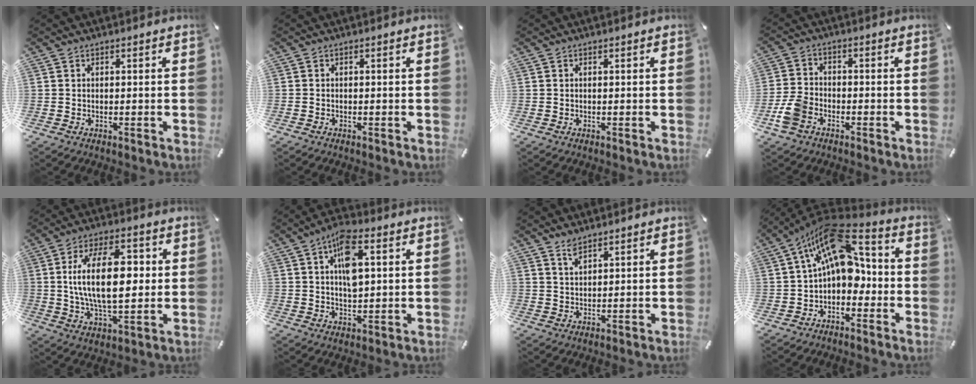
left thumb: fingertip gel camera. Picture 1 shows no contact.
{"total": 0.0}
{"total": 0.0}
{"total": 6.4, "force": [-3.1, 4.3, 3.6], "torque": [-0.088, 0.012, -0.062]}
{"total": 18.2, "force": [2.1, 9.3, 15.5], "torque": [-0.289, 0.000, 0.027]}
{"total": 9.8, "force": [2.9, 4.7, 8.1], "torque": [-0.143, -0.001, 0.046]}
{"total": 2.7, "force": [2.3, 0.7, 1.3], "torque": [-0.029, -0.003, 0.043]}
{"total": 15.8, "force": [4.7, 9.1, 12.0], "torque": [-0.208, -0.026, 0.080]}